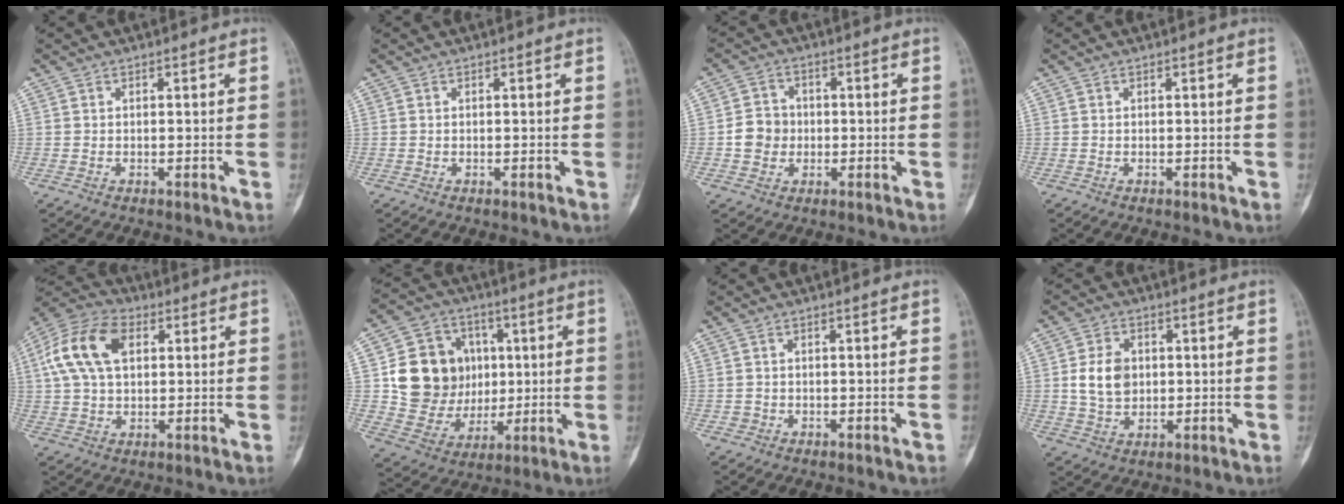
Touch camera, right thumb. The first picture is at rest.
{"total": 0.0}
{"total": 5.7, "force": [-0.7, 5.2, 2.2], "torque": [-0.019, 0.012, -0.018]}
{"total": 0.0}
{"total": 14.2, "force": [3.6, 9.0, 10.3], "torque": [-0.197, 0.021, 0.061]}
{"total": 17.1, "force": [2.4, 14.8, 8.3], "torque": [-0.099, 0.007, 0.060]}
{"total": 1.0, "force": [-0.4, 0.9, 0.1], "torque": [0.006, 0.008, -0.010]}
{"total": 7.7, "force": [0.8, 5.9, 4.9], "torque": [-0.072, -0.001, 0.019]}